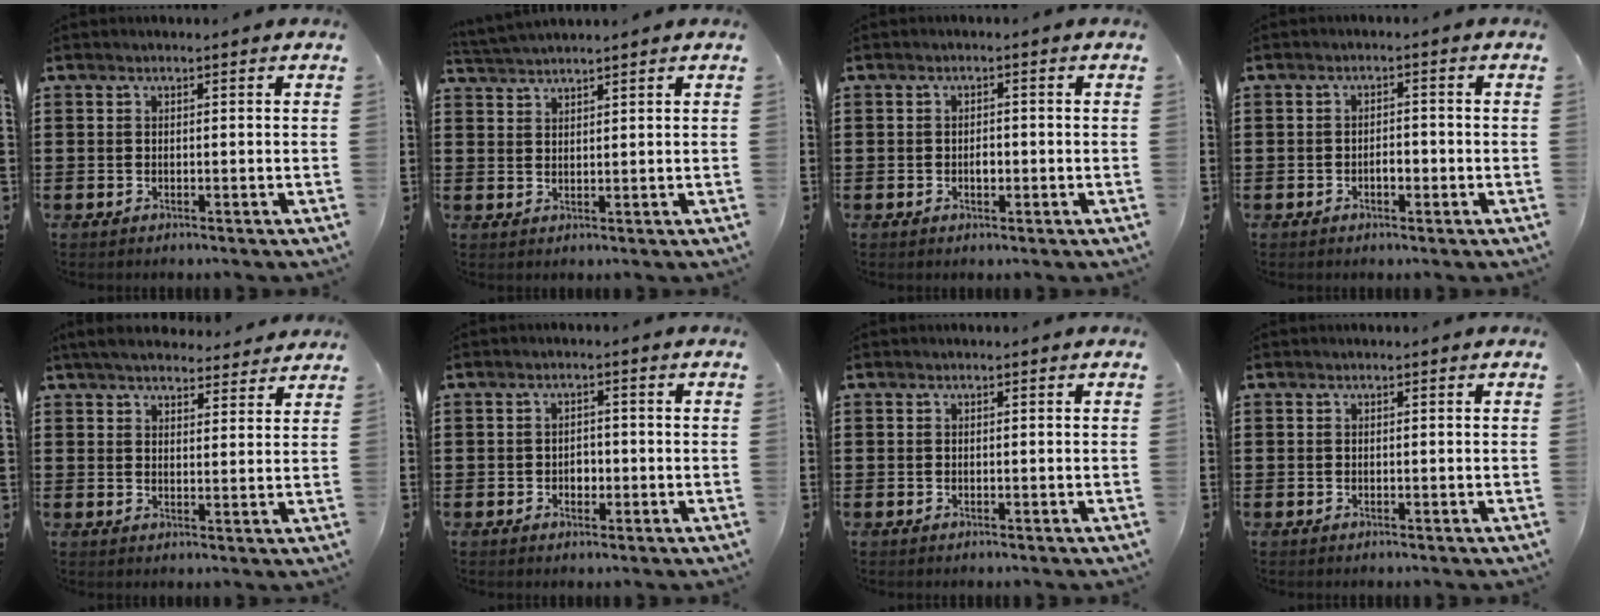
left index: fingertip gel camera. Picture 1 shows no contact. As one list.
[{"total": 2.3, "force": [2.3, -0.2, 0.0], "torque": [-0.007, -0.001, 0.045]}, {"total": 1.4, "force": [-0.2, 0.8, 1.2], "torque": [-0.023, 0.002, -0.004]}, {"total": 2.0, "force": [-0.7, 0.9, 1.6], "torque": [-0.034, 0.004, -0.015]}, {"total": 4.9, "force": [4.6, 0.8, 1.3], "torque": [-0.042, -0.015, 0.084]}, {"total": 1.8, "force": [-0.4, 1.3, 1.1], "torque": [-0.024, 0.004, -0.011]}, {"total": 0.0}, {"total": 0.0}]